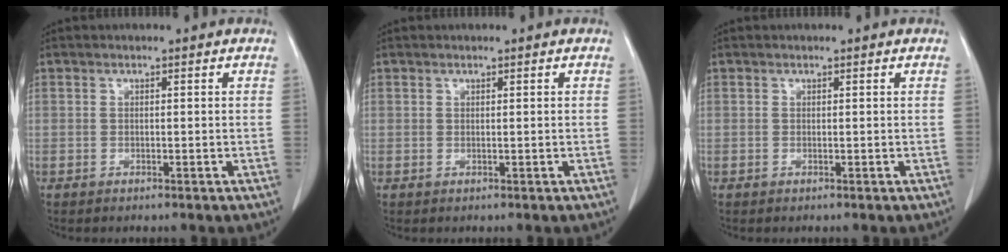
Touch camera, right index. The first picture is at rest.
{"total": 0.0}
{"total": 0.0}